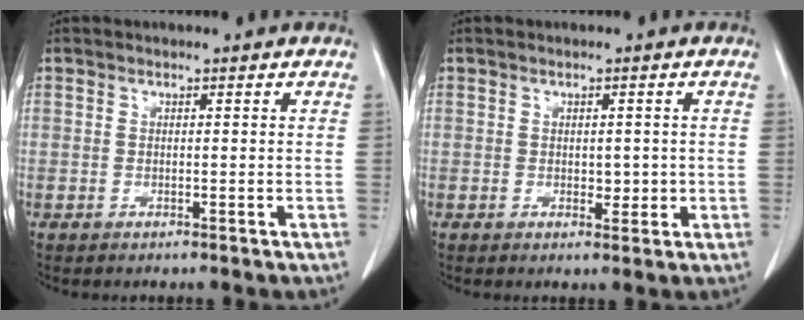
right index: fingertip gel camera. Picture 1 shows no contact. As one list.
[{"total": 2.8, "force": [-0.3, 1.6, 2.2], "torque": [-0.032, 0.003, 0.004]}]